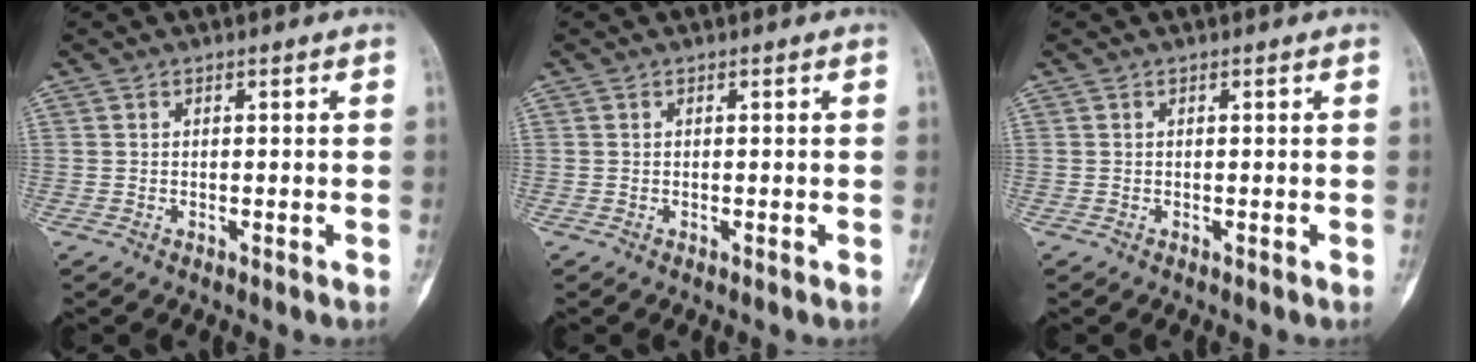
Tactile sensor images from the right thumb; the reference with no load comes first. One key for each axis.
{"total": 0.0}
{"total": 0.0}